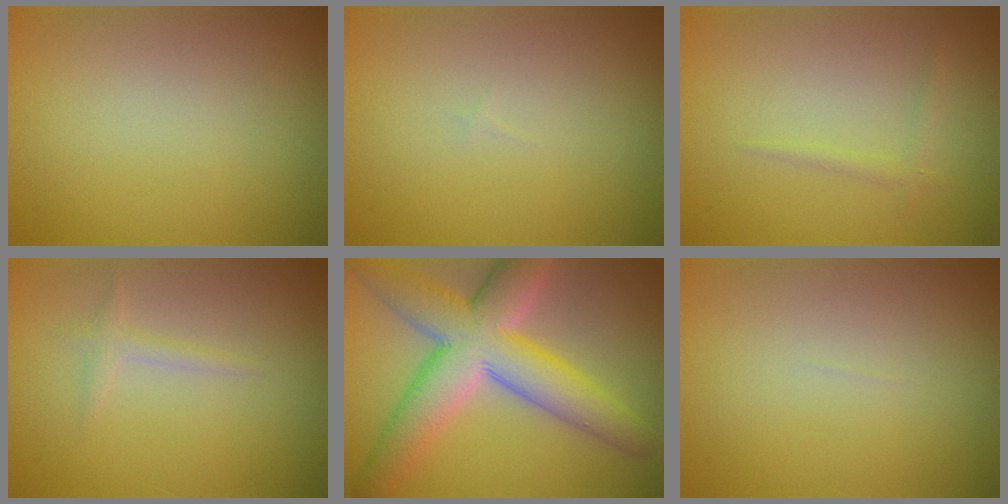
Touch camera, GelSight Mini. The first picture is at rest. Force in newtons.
{"total": 0.0}
{"total": 0.8, "press": 0.8, "slide": 0.0}
{"total": 1.0, "press": 1.0, "slide": 0.0}
{"total": 9.7, "press": 9.7, "slide": 0.3}
{"total": 0.0}